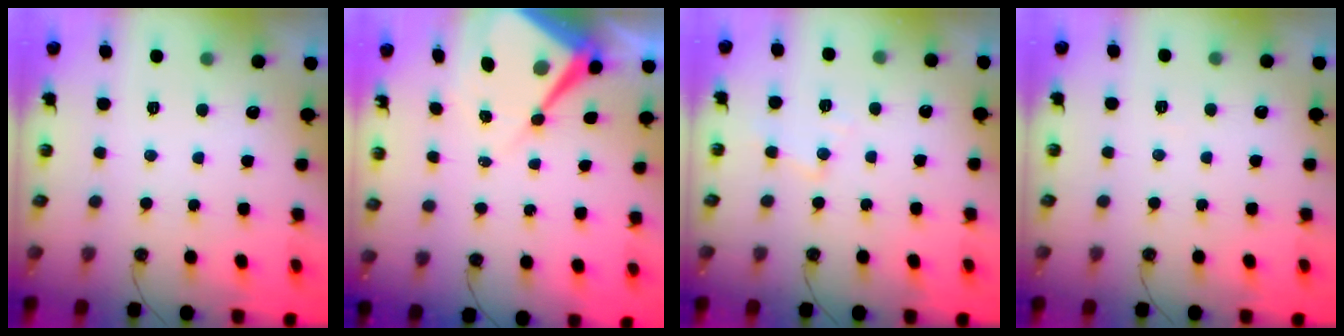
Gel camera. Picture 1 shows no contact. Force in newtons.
{"total": 9.8, "press": 9.8, "slide": 0.8}
{"total": 6.6, "press": 6.6, "slide": 0.4}
{"total": 2.6, "press": 2.5, "slide": 0.5}